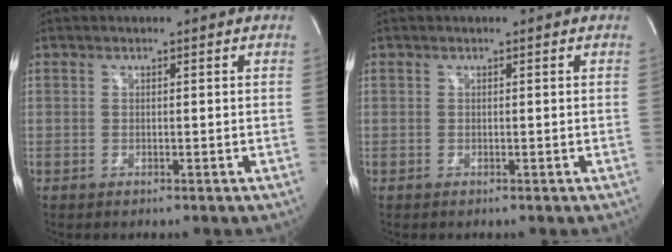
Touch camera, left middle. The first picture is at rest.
{"total": 0.0}